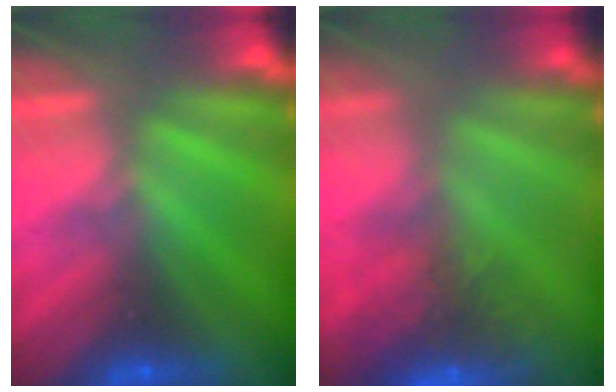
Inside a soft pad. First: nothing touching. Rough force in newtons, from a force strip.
{"total": 10.2}